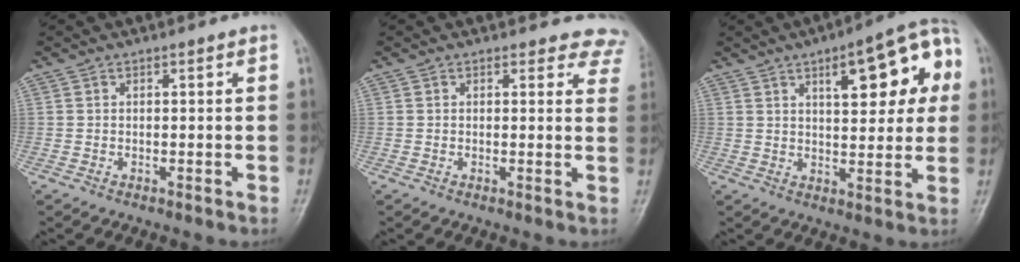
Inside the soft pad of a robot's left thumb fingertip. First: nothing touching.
{"total": 6.6, "force": [5.9, 3.0, -0.1], "torque": [0.057, -0.023, 0.028]}
{"total": 15.3, "force": [5.1, 6.0, 13.1], "torque": [-0.133, 0.010, 0.060]}